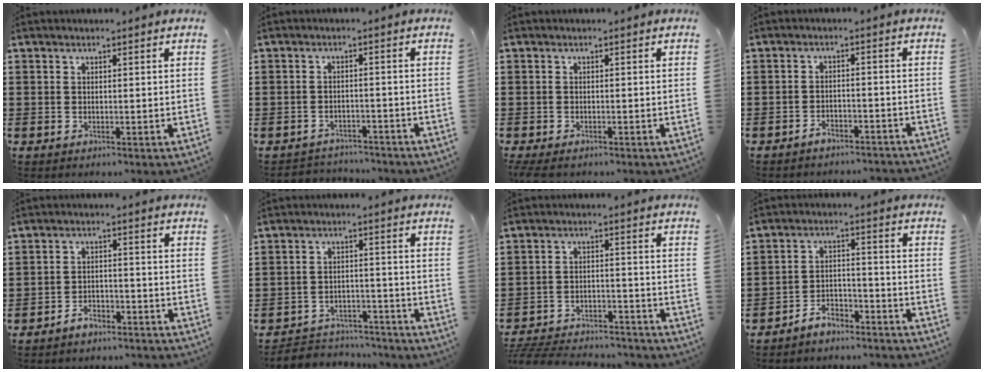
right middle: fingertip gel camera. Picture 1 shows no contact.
{"total": 2.5, "force": [-2.5, 0.5, -0.2], "torque": [-0.004, 0.000, -0.055]}
{"total": 0.9, "force": [-0.8, 0.3, 0.4], "torque": [-0.010, -0.004, -0.014]}
{"total": 2.7, "force": [-2.6, 0.5, 0.3], "torque": [-0.012, 0.003, -0.054]}
{"total": 3.7, "force": [-3.6, 0.7, 0.3], "torque": [-0.010, 0.006, -0.074]}
{"total": 4.2, "force": [-4.1, 1.1, 0.0], "torque": [-0.005, 0.007, -0.088]}
{"total": 6.0, "force": [-5.9, 0.7, 1.0], "torque": [-0.023, 0.009, -0.120]}
{"total": 4.9, "force": [-4.8, 0.9, 0.3], "torque": [-0.009, 0.009, -0.099]}